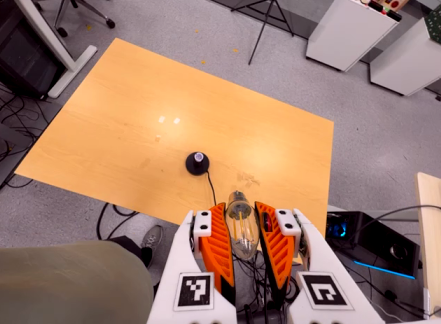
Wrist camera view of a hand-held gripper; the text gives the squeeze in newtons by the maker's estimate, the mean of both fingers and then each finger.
{"total": 21.1, "left": 23.4, "right": 18.8}